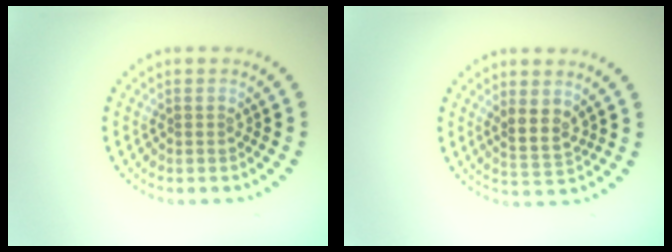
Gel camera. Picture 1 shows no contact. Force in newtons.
{"total": 2.5, "press": 2.2, "slide": 1.1}